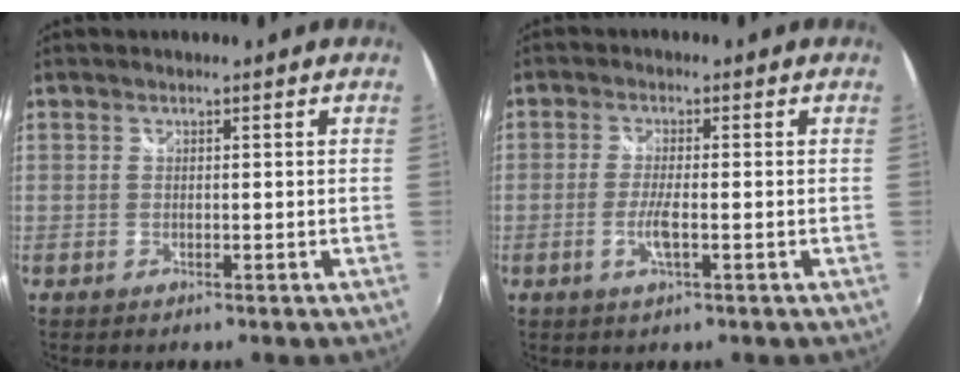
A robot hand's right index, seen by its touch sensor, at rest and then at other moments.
{"total": 3.7, "force": [-1.2, 0.5, 3.5], "torque": [-0.073, -0.005, -0.023]}